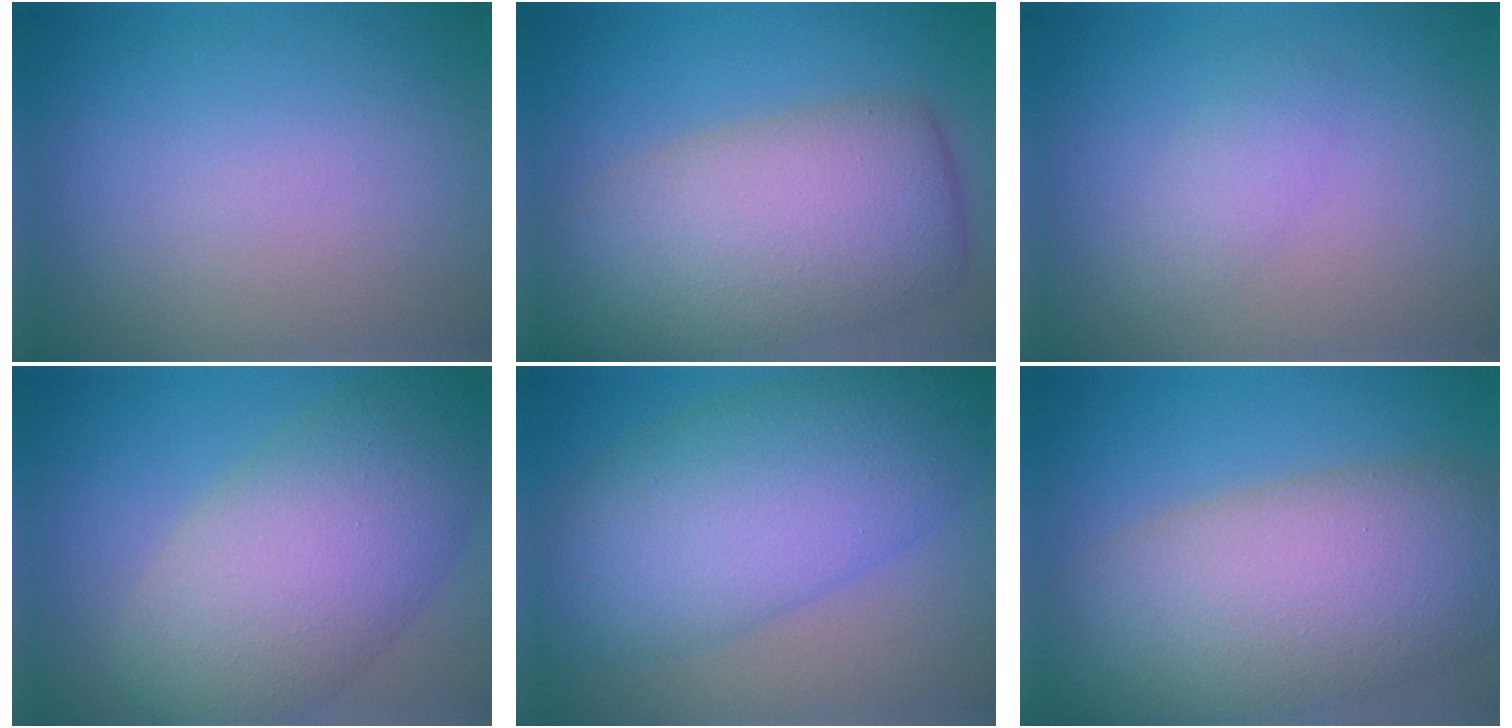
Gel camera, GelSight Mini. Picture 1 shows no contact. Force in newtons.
{"total": 11.0, "press": 11.0, "slide": 0.6}
{"total": 1.6, "press": 1.6, "slide": 0.1}
{"total": 10.4, "press": 10.4, "slide": 0.6}
{"total": 10.4, "press": 10.4, "slide": 0.1}
{"total": 12.0, "press": 12.0, "slide": 0.6}